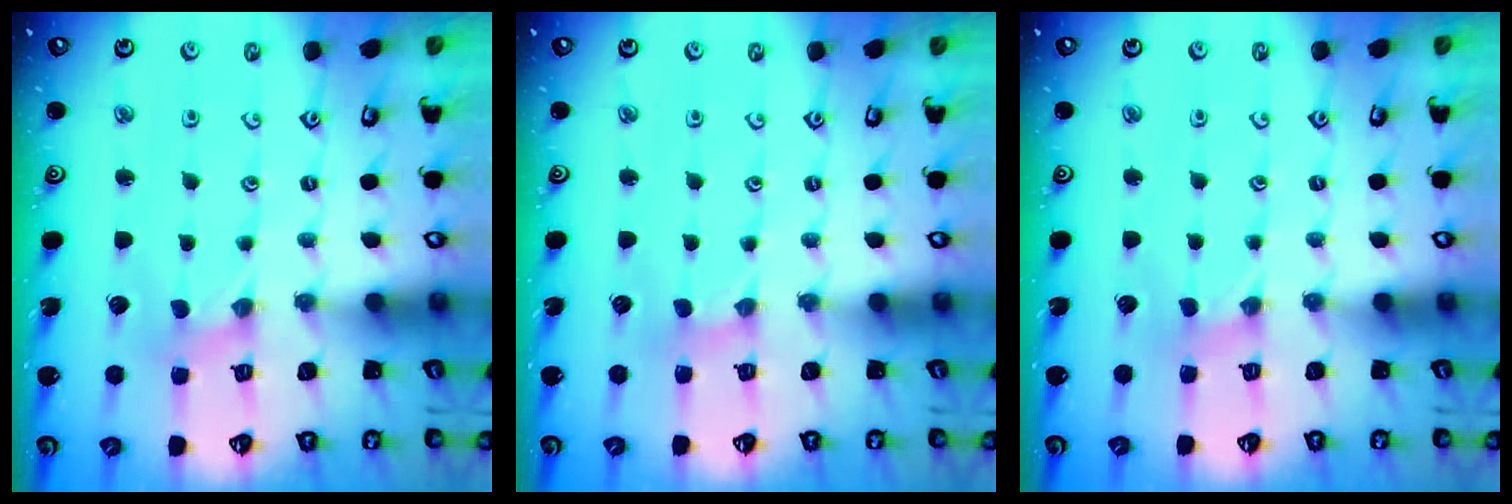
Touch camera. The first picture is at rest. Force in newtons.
{"total": 1.7, "press": 1.7, "slide": 0.3}
{"total": 1.7, "press": 1.7, "slide": 0.4}